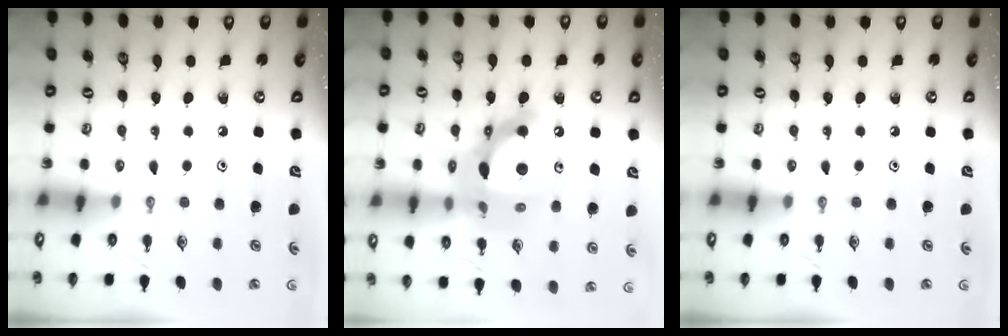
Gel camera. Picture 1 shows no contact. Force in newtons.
{"total": 17.8, "press": 17.8, "slide": 1.4}
{"total": 0.0}